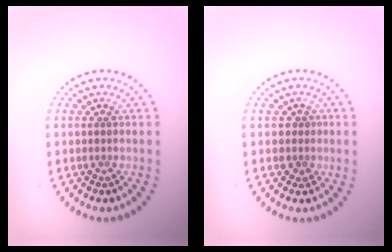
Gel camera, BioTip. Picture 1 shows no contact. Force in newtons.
{"total": 1.3, "press": 1.1, "slide": 0.8}